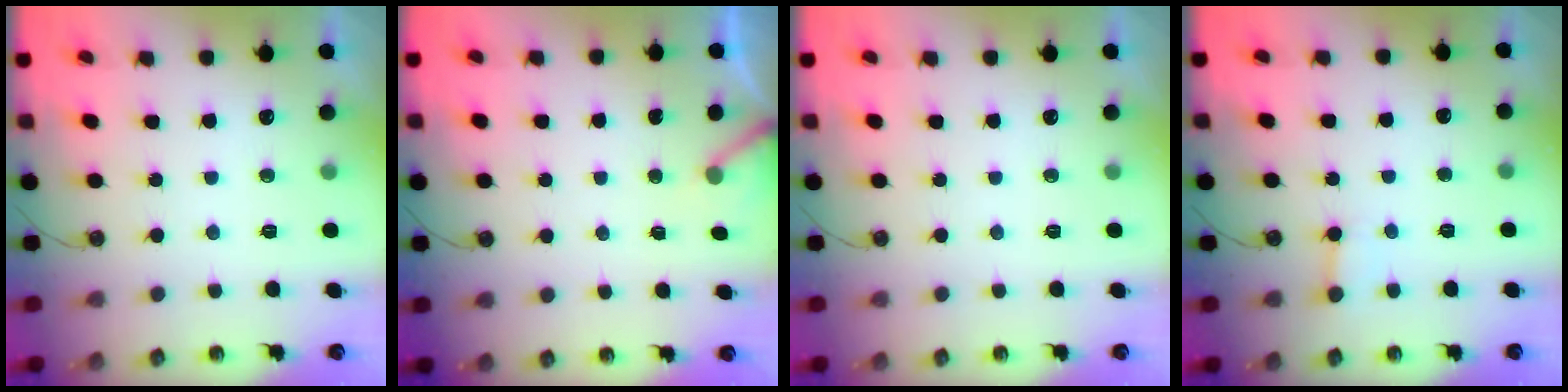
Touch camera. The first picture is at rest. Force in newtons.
{"total": 3.0, "press": 3.0, "slide": 0.3}
{"total": 0.0}
{"total": 2.4, "press": 2.4, "slide": 0.4}